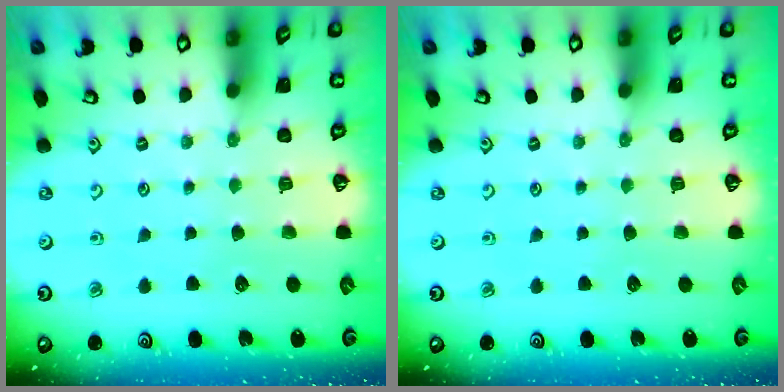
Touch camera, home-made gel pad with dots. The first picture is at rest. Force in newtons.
{"total": 0.0}